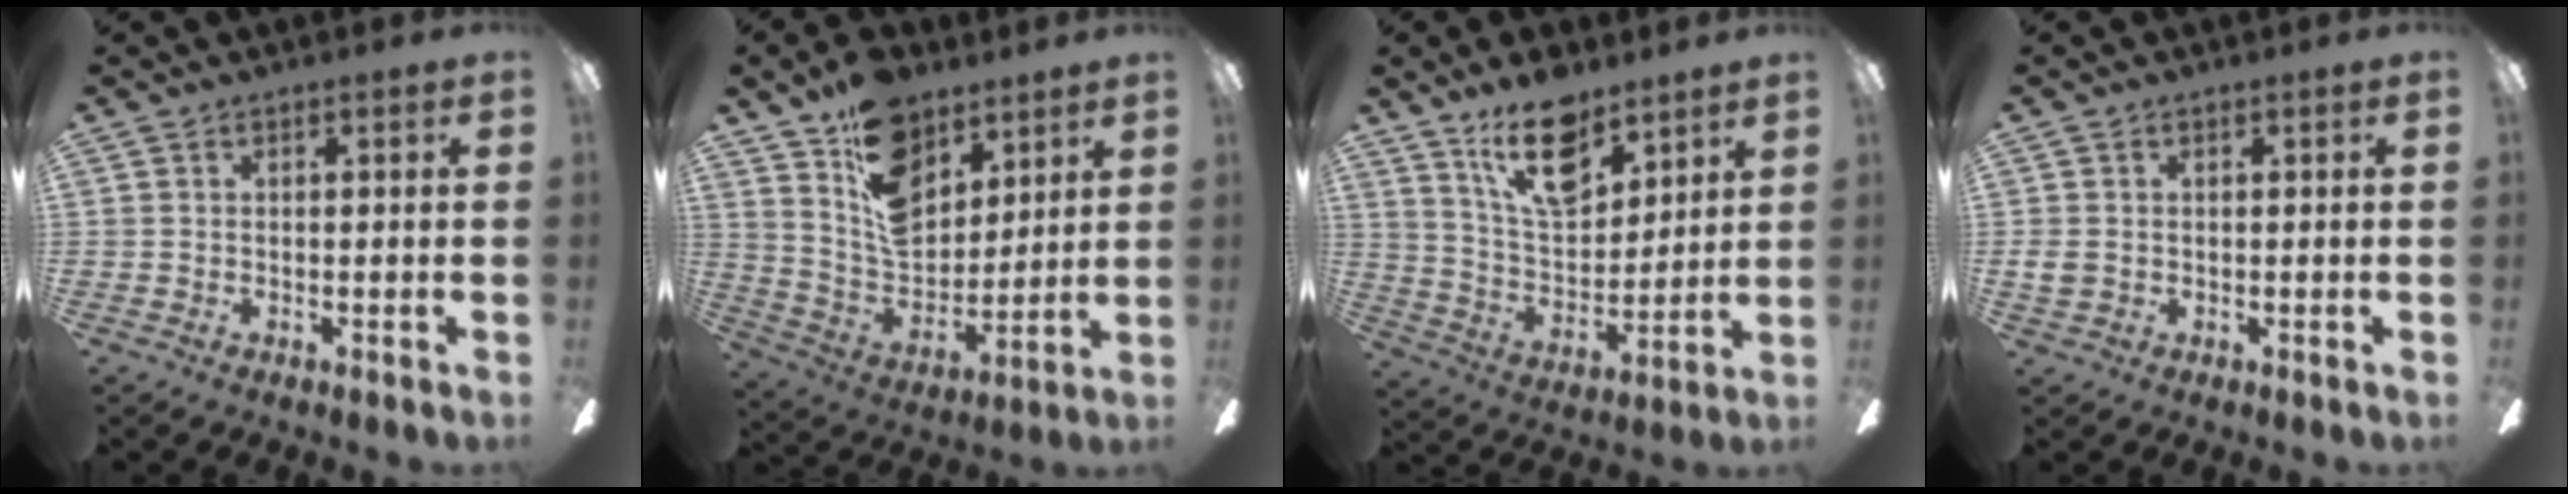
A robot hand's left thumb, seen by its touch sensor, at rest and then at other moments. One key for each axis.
{"total": 16.9, "fx": 10.5, "fy": 10.0, "fz": 8.6, "tx": -0.141, "ty": -0.056, "tz": 0.195}
{"total": 16.2, "fx": 10.9, "fy": 7.5, "fz": 9.3, "tx": -0.158, "ty": -0.047, "tz": 0.193}
{"total": 2.7, "fx": 0.2, "fy": 2.2, "fz": 1.6, "tx": -0.037, "ty": 0.004, "tz": 0.002}